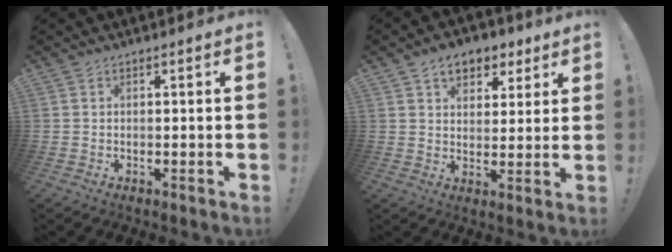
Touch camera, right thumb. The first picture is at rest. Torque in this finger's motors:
{"motor_torque": [0.33, 0.29, 0.12, 0.01, 0.03]}